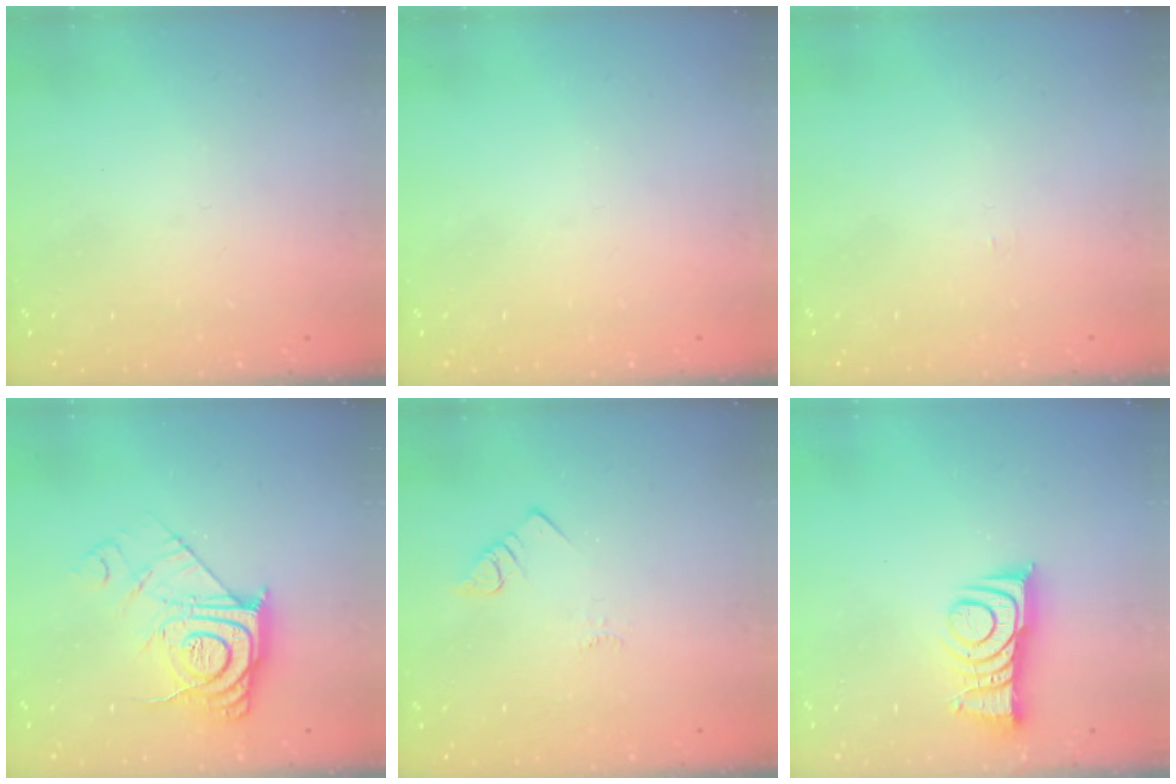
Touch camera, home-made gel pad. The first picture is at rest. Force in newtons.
{"total": 0.0}
{"total": 3.5, "press": 3.5, "slide": 0.4}
{"total": 12.3, "press": 12.3, "slide": 1.1}
{"total": 2.0, "press": 2.0, "slide": 0.4}
{"total": 10.0, "press": 9.9, "slide": 1.0}